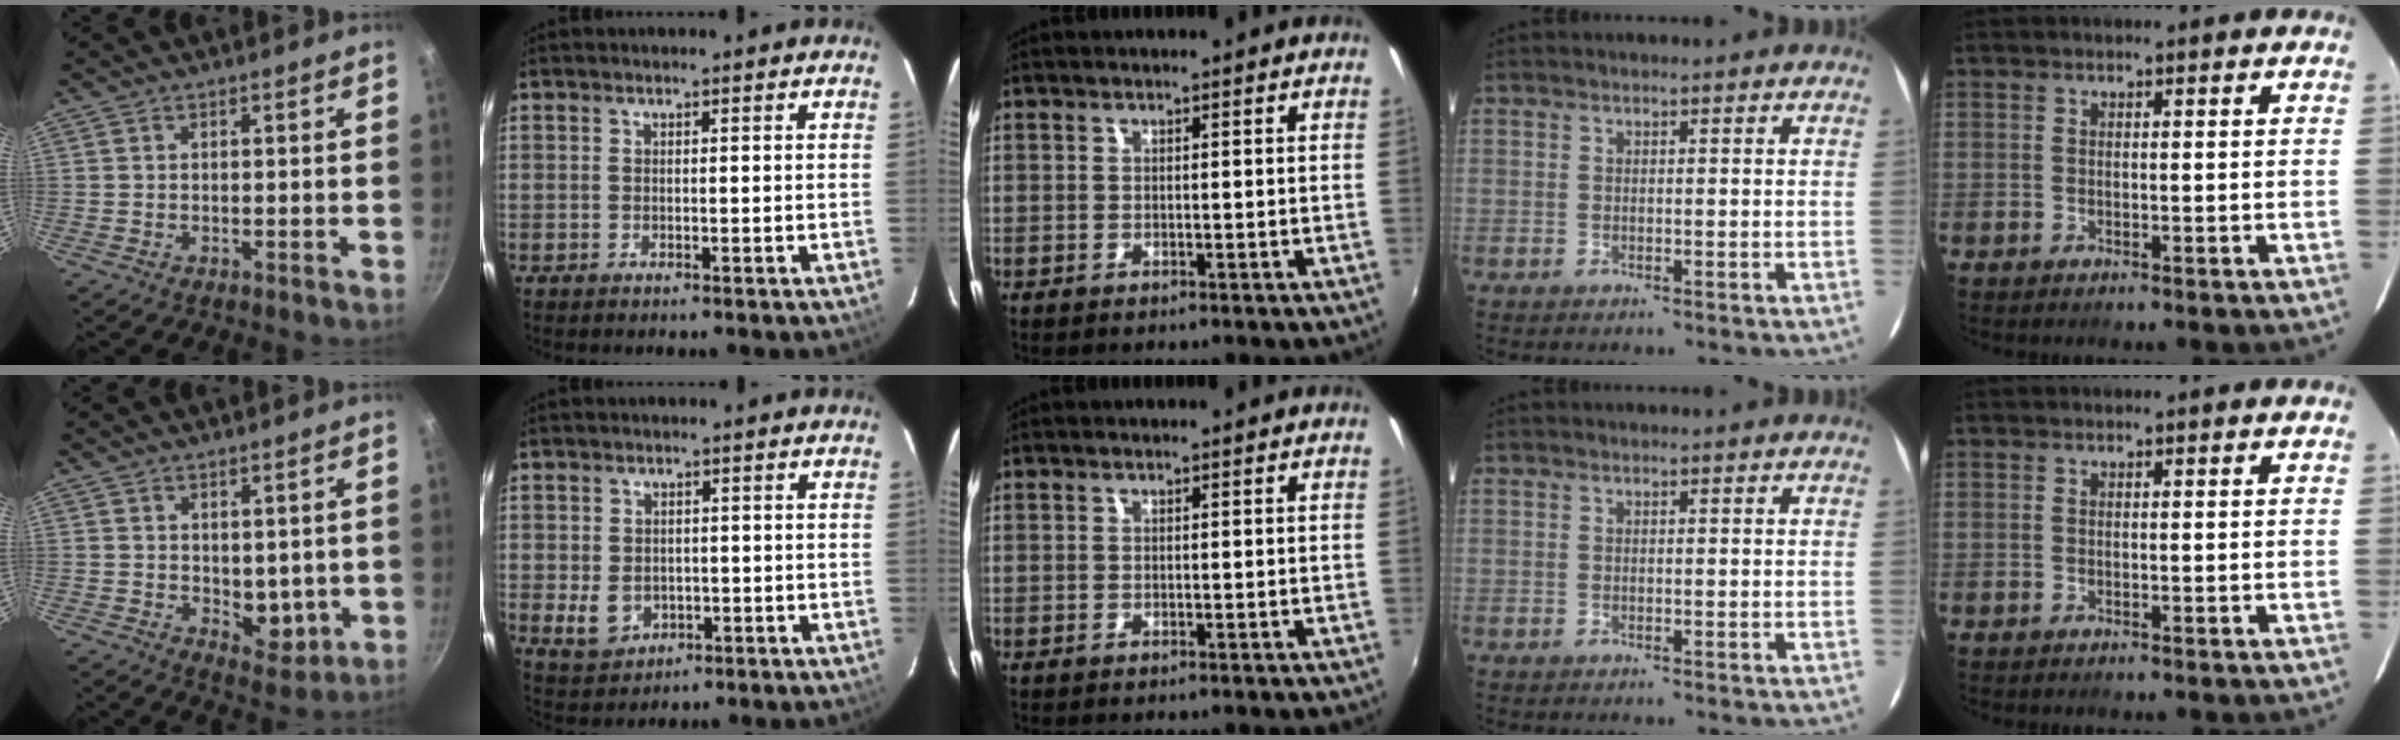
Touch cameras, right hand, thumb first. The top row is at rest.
{"thumb": {"total": 5.7, "force": [0.2, 4.0, 4.0], "torque": [-0.036, -0.018, 0.014]}, "index": {"total": 5.3, "force": [-0.9, 4.6, 2.5], "torque": [-0.057, 0.001, 0.001]}}